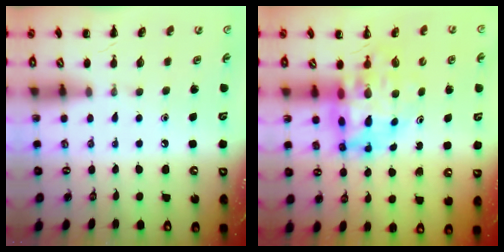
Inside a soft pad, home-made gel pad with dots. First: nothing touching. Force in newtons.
{"total": 12.0, "press": 11.4, "slide": 3.6}